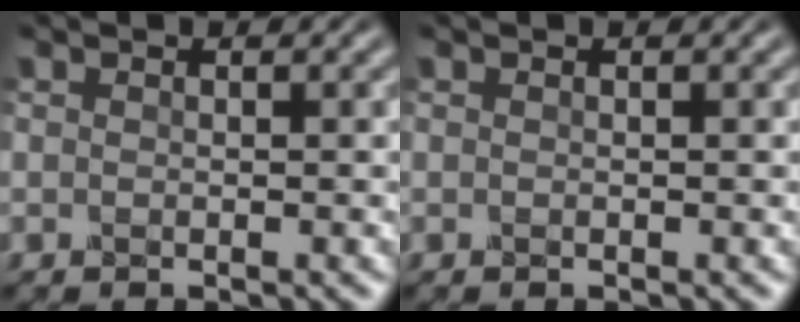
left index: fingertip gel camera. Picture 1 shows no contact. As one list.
[{"total": 0.0}]